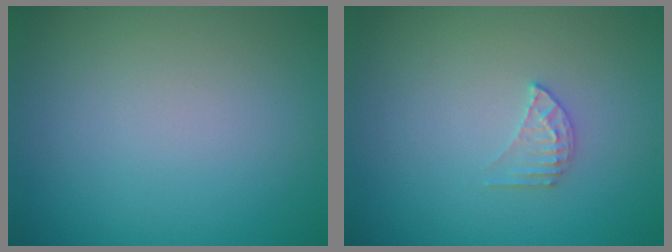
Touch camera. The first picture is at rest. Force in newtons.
{"total": 1.5, "press": 1.5, "slide": 0.2}